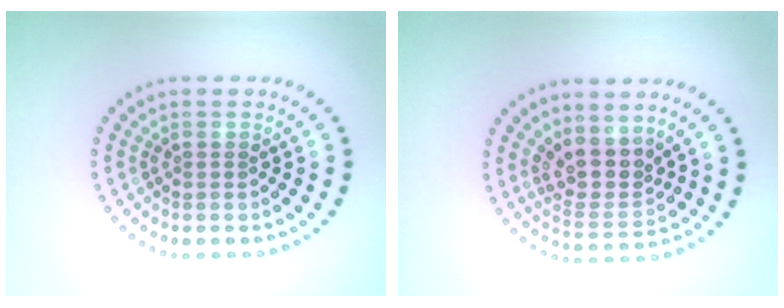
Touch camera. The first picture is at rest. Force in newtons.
{"total": 3.7, "press": 3.0, "slide": 2.2}